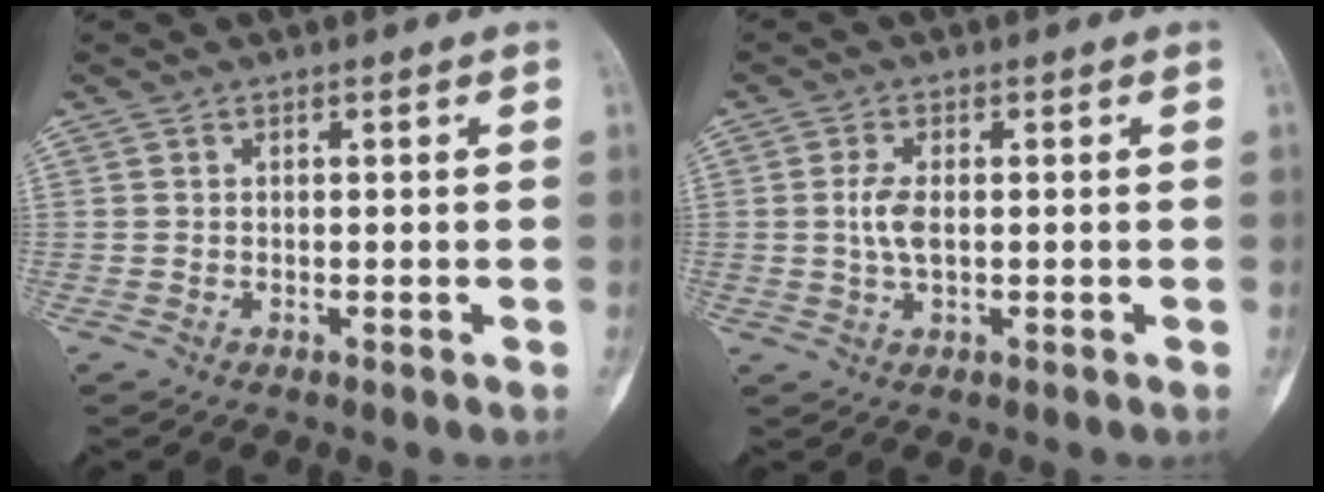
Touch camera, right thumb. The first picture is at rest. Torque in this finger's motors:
{"motor_torque": [0.84, 0.42, 0.38, -0.45, 0.16]}